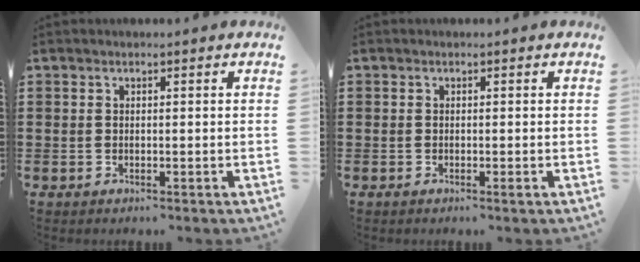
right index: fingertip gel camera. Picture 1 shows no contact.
{"total": 0.7, "force": [-0.3, 0.0, 0.6], "torque": [-0.013, -0.005, -0.004]}